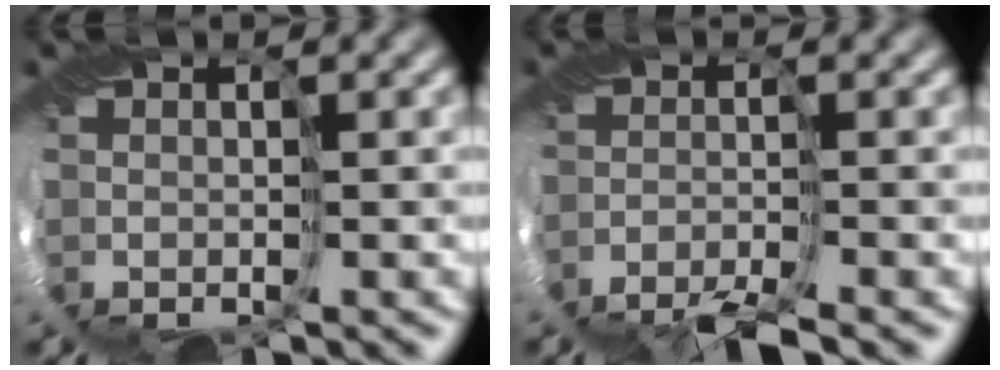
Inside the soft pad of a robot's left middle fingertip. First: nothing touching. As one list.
[{"total": 4.4, "force": [-4.3, 0.1, 1.1], "torque": [-0.008, -0.002, -0.090]}]